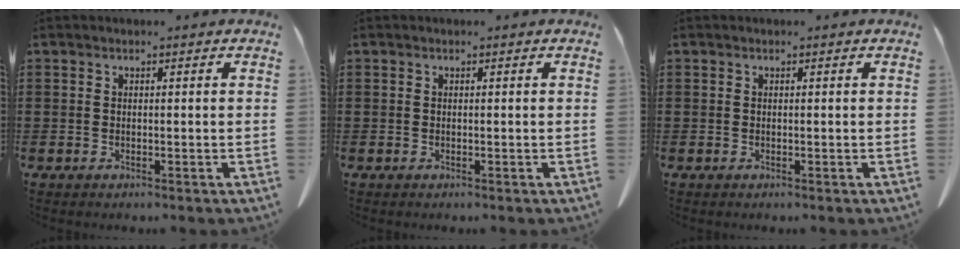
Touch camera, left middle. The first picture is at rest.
{"total": 0.0}
{"total": 0.0}